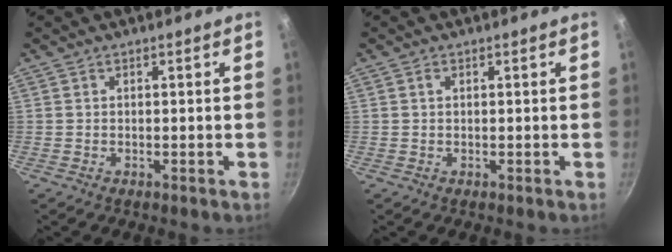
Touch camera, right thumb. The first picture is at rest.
{"total": 0.8, "force": [0.3, 0.5, 0.6], "torque": [-0.011, 0.003, 0.005]}